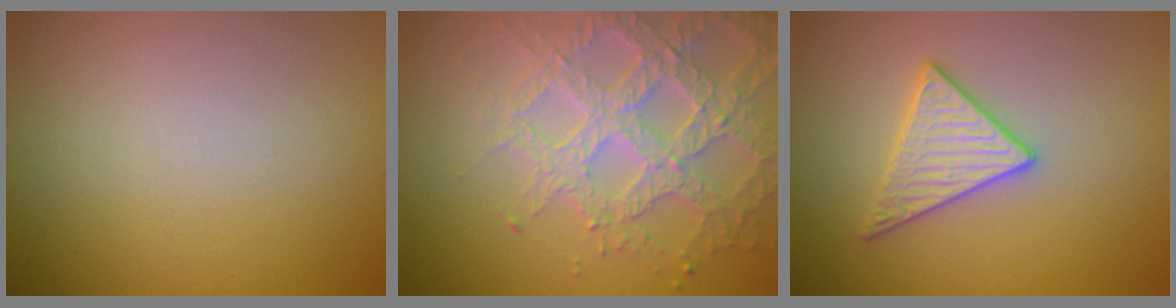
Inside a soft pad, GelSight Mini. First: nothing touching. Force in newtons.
{"total": 5.9, "press": 4.8, "slide": 3.4}
{"total": 3.0, "press": 3.0, "slide": 0.1}